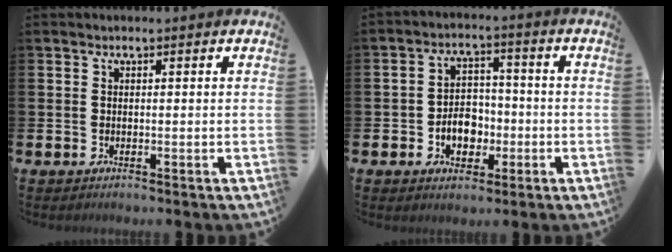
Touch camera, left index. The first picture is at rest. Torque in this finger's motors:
{"motor_torque": [0.27, 0.22, 0.15, 0.04]}